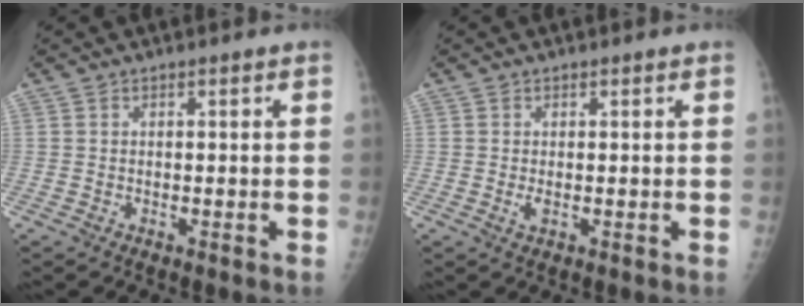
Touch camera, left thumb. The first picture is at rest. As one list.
[{"total": 1.2, "force": [0.1, 0.6, 1.0], "torque": [-0.018, -0.003, 0.001]}]